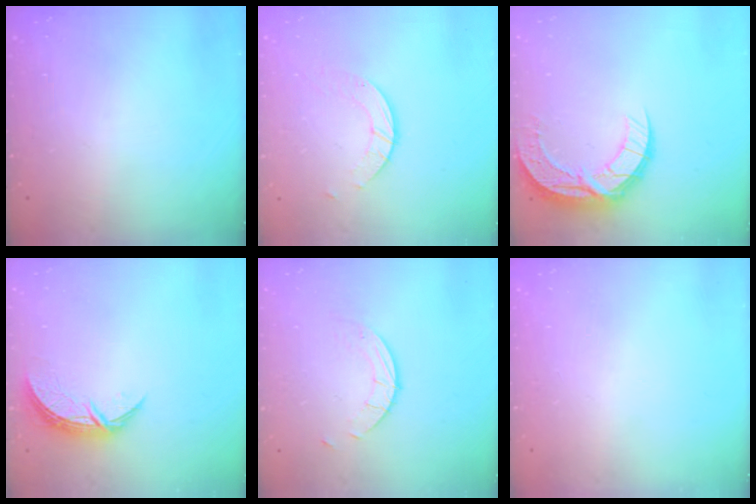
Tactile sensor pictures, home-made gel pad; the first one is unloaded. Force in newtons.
{"total": 3.0, "press": 3.0, "slide": 0.3}
{"total": 10.6, "press": 10.6, "slide": 0.7}
{"total": 7.3, "press": 7.3, "slide": 0.5}
{"total": 2.7, "press": 2.7, "slide": 0.3}
{"total": 0.0}